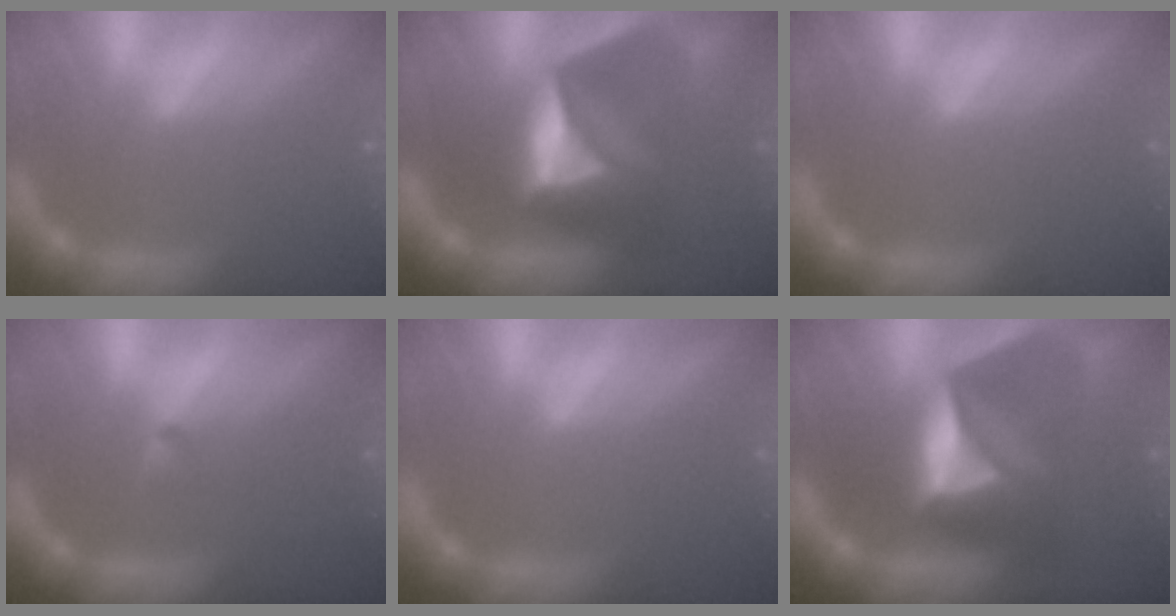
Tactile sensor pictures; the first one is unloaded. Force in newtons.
{"total": 9.0}
{"total": 0.0}
{"total": 0.9}
{"total": 0.0}
{"total": 9.5}